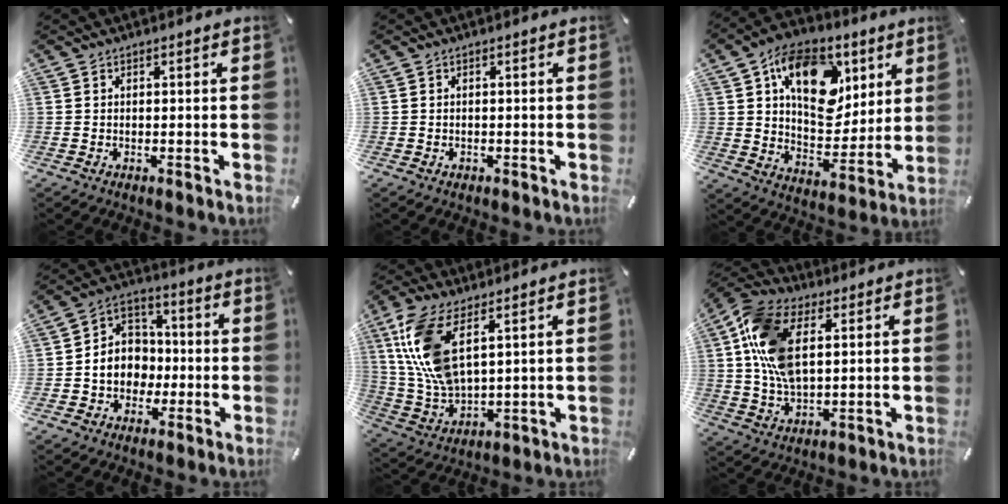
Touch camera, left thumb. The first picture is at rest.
{"total": 0.7, "force": [-0.2, 0.5, 0.5], "torque": [-0.009, 0.002, -0.005]}
{"total": 19.2, "force": [8.2, 12.9, 11.5], "torque": [-0.169, -0.028, 0.148]}
{"total": 9.2, "force": [-2.2, 8.3, 3.4], "torque": [-0.076, 0.015, -0.041]}
{"total": 12.9, "force": [5.7, 6.2, 9.8], "torque": [-0.236, -0.022, 0.104]}
{"total": 15.3, "force": [4.2, 9.3, 11.5], "torque": [-0.268, 0.003, 0.076]}